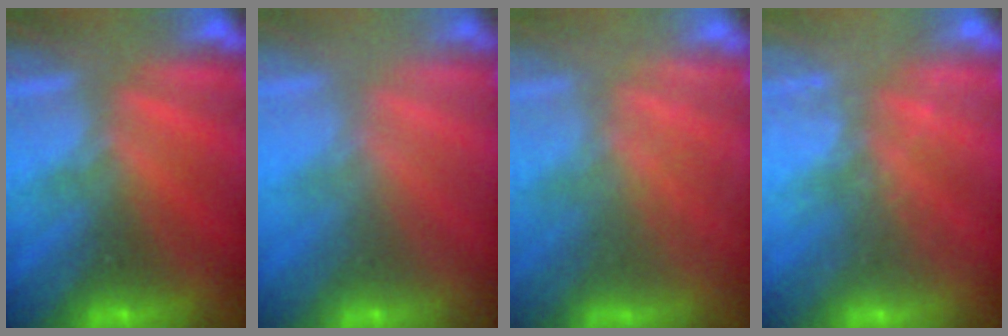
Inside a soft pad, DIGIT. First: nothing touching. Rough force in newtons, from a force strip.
{"total": 2.3}
{"total": 2.8}
{"total": 2.1}